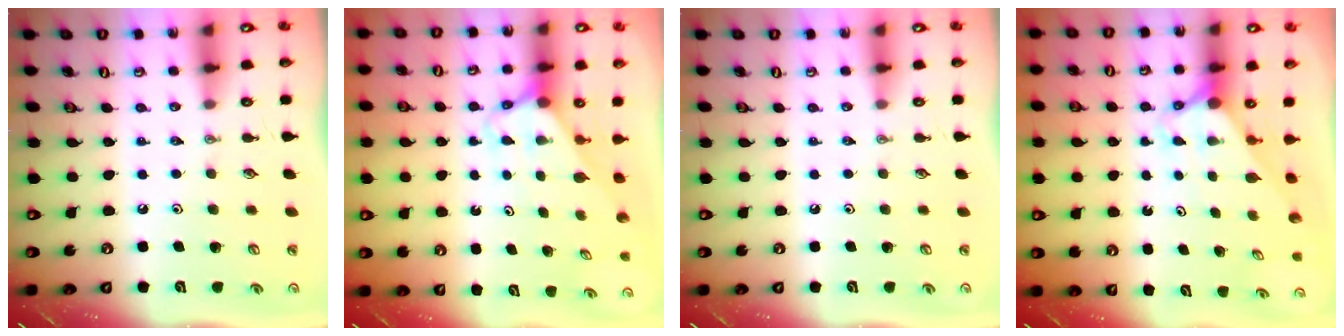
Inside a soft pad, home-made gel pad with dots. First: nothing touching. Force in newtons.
{"total": 2.8, "press": 2.8, "slide": 0.1}
{"total": 0.0}
{"total": 2.8, "press": 2.8, "slide": 0.1}